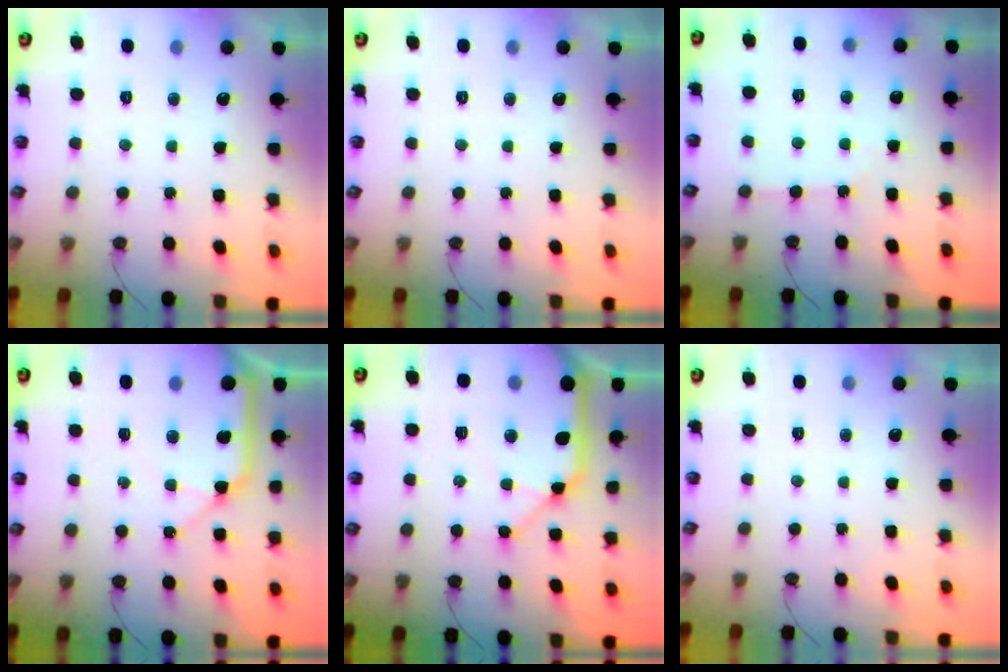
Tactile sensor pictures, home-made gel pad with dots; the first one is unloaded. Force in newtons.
{"total": 0.0}
{"total": 3.7, "press": 3.7, "slide": 0.6}
{"total": 11.7, "press": 11.6, "slide": 1.5}
{"total": 16.2, "press": 16.1, "slide": 2.5}
{"total": 0.0}